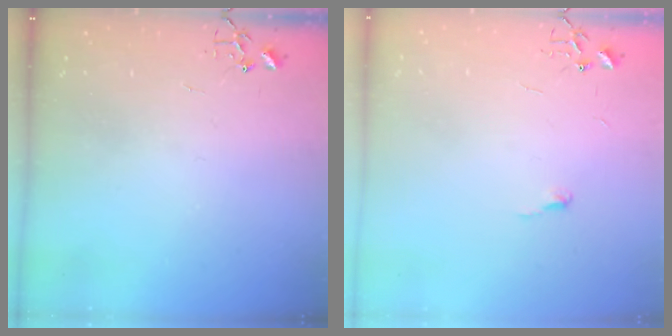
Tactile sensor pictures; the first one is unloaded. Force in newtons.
{"total": 3.7, "press": 3.7, "slide": 0.3}